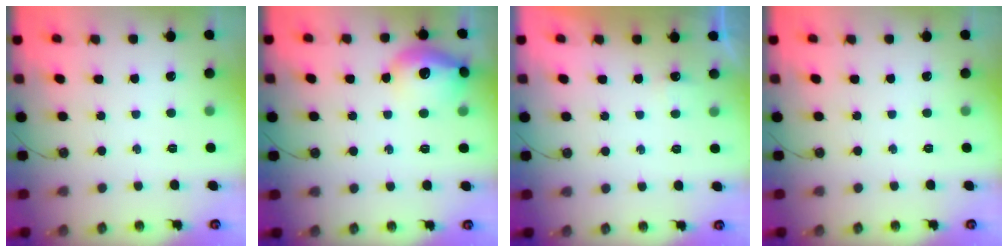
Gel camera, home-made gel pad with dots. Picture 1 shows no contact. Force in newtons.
{"total": 14.3, "press": 14.2, "slide": 1.1}
{"total": 2.7, "press": 2.6, "slide": 0.8}
{"total": 0.0}